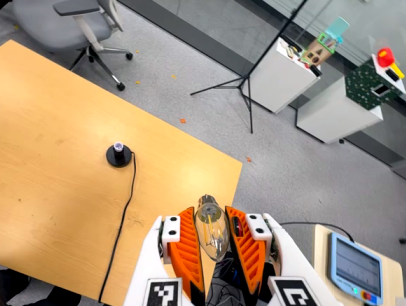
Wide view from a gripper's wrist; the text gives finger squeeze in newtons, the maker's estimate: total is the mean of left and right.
{"total": 14.0, "left": 15.0, "right": 13.0}